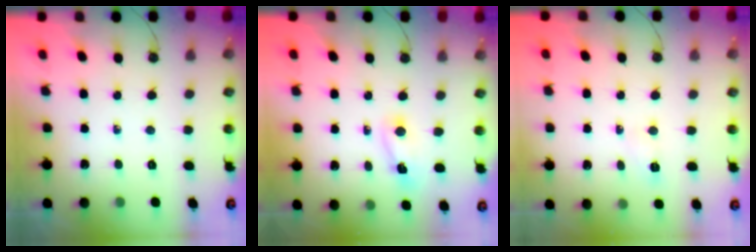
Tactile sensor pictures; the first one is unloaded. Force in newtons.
{"total": 2.8, "press": 2.7, "slide": 0.6}
{"total": 3.5, "press": 3.4, "slide": 0.7}